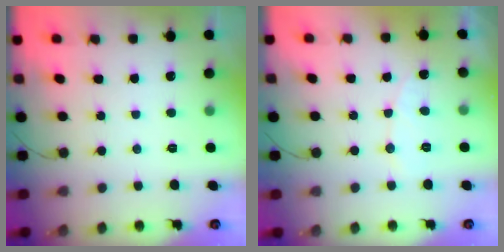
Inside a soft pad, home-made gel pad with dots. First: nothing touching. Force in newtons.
{"total": 6.5, "press": 6.5, "slide": 0.6}